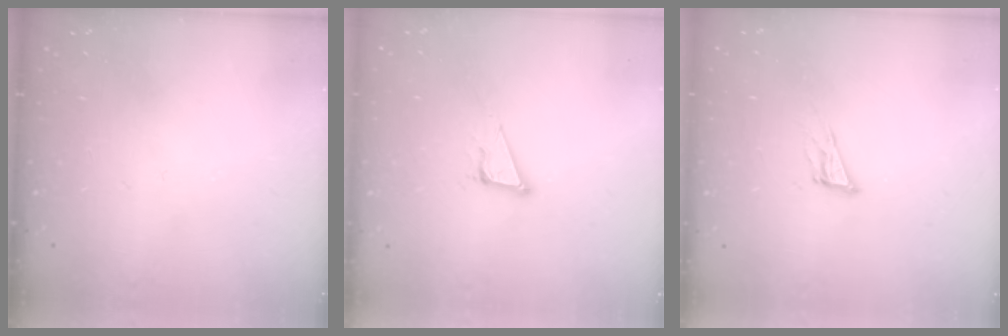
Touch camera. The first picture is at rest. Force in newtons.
{"total": 7.2, "press": 6.8, "slide": 2.6}
{"total": 8.4, "press": 8.0, "slide": 2.2}